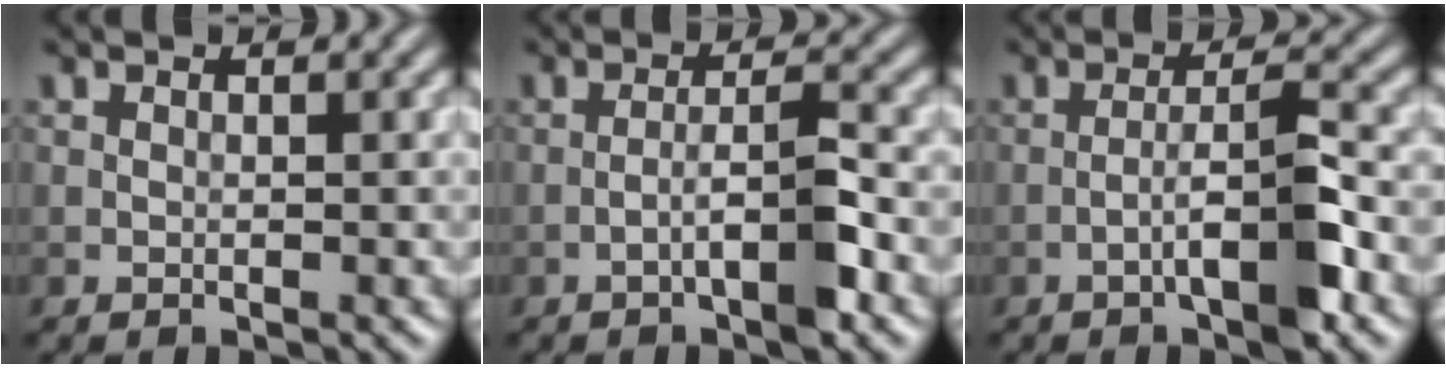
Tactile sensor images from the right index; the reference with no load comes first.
{"total": 3.5, "force": [-1.6, 0.4, 3.1], "torque": [-0.054, 0.013, -0.033]}
{"total": 4.6, "force": [-1.9, 0.6, 4.2], "torque": [-0.071, 0.013, -0.038]}